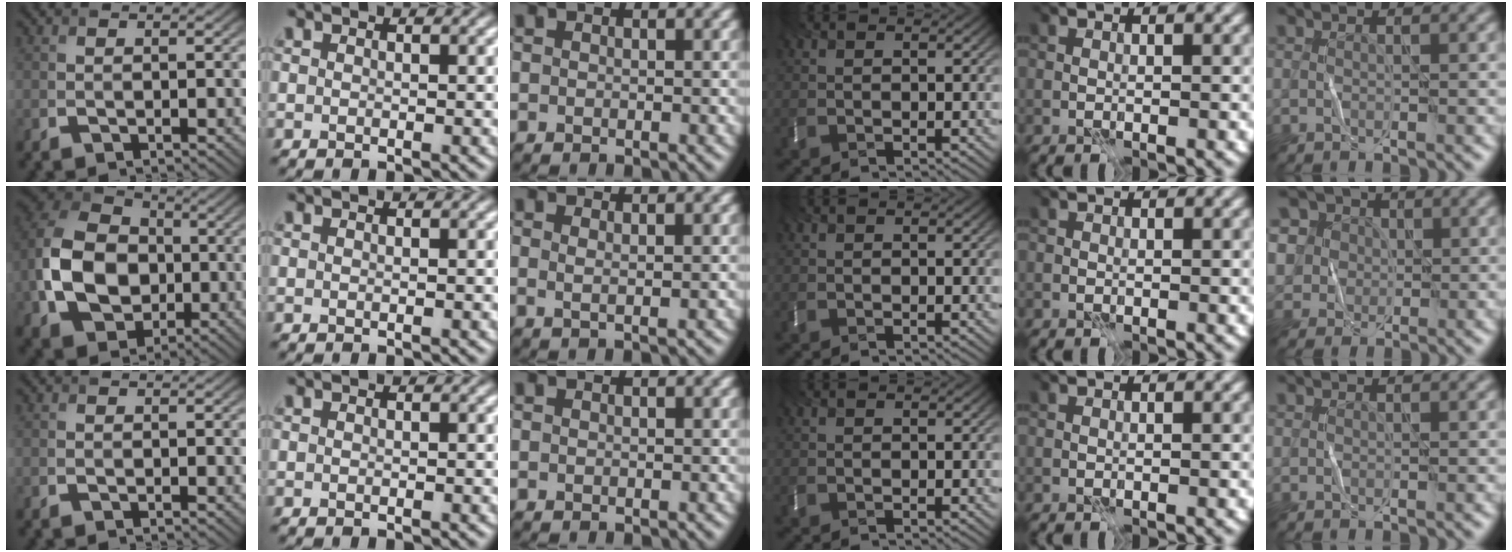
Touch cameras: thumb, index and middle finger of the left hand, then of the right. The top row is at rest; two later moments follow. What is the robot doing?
{"motion": "fold", "object": "bubble wrap"}